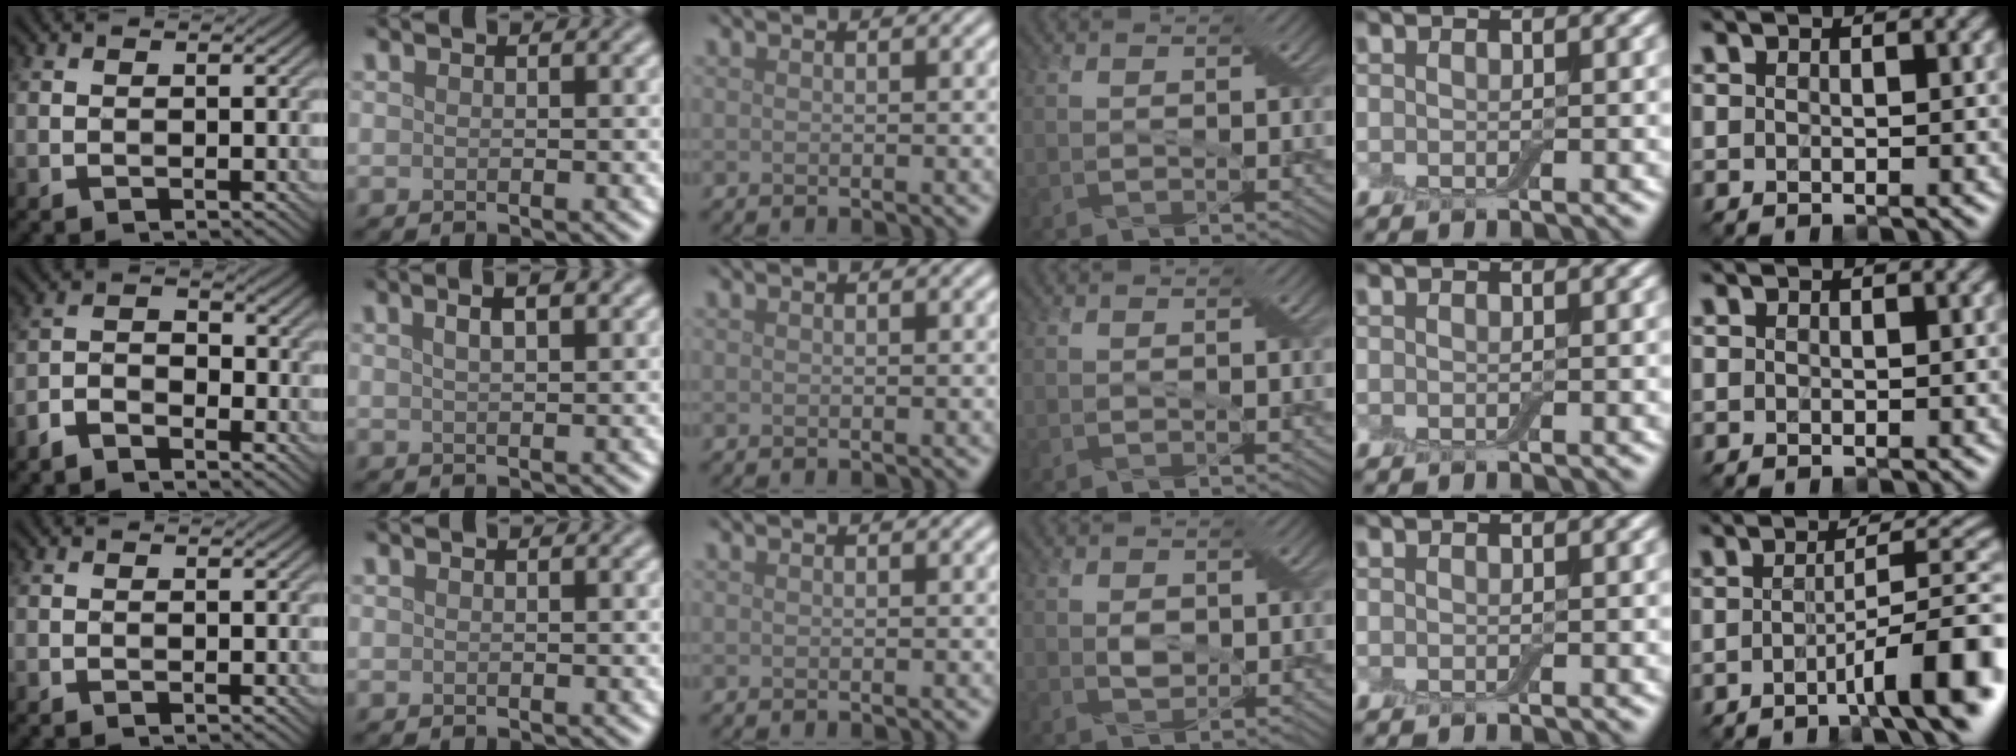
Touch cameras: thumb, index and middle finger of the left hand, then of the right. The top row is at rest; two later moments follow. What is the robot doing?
{"motion": "extract", "object": "backpack"}